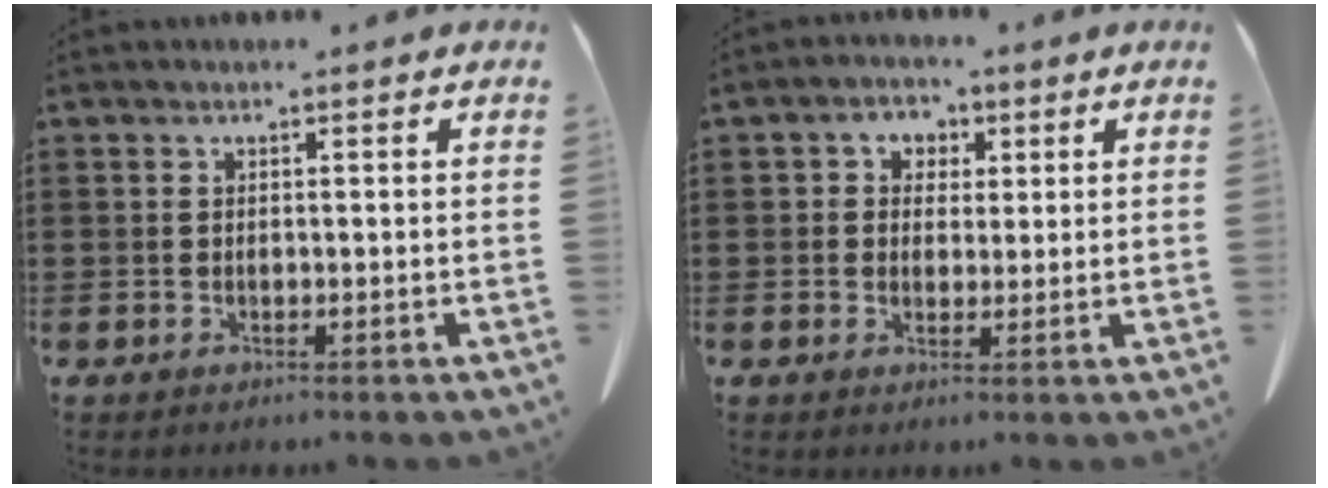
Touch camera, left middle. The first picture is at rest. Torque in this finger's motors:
{"motor_torque": [0.24, 0.23, 0.10, 0.06]}